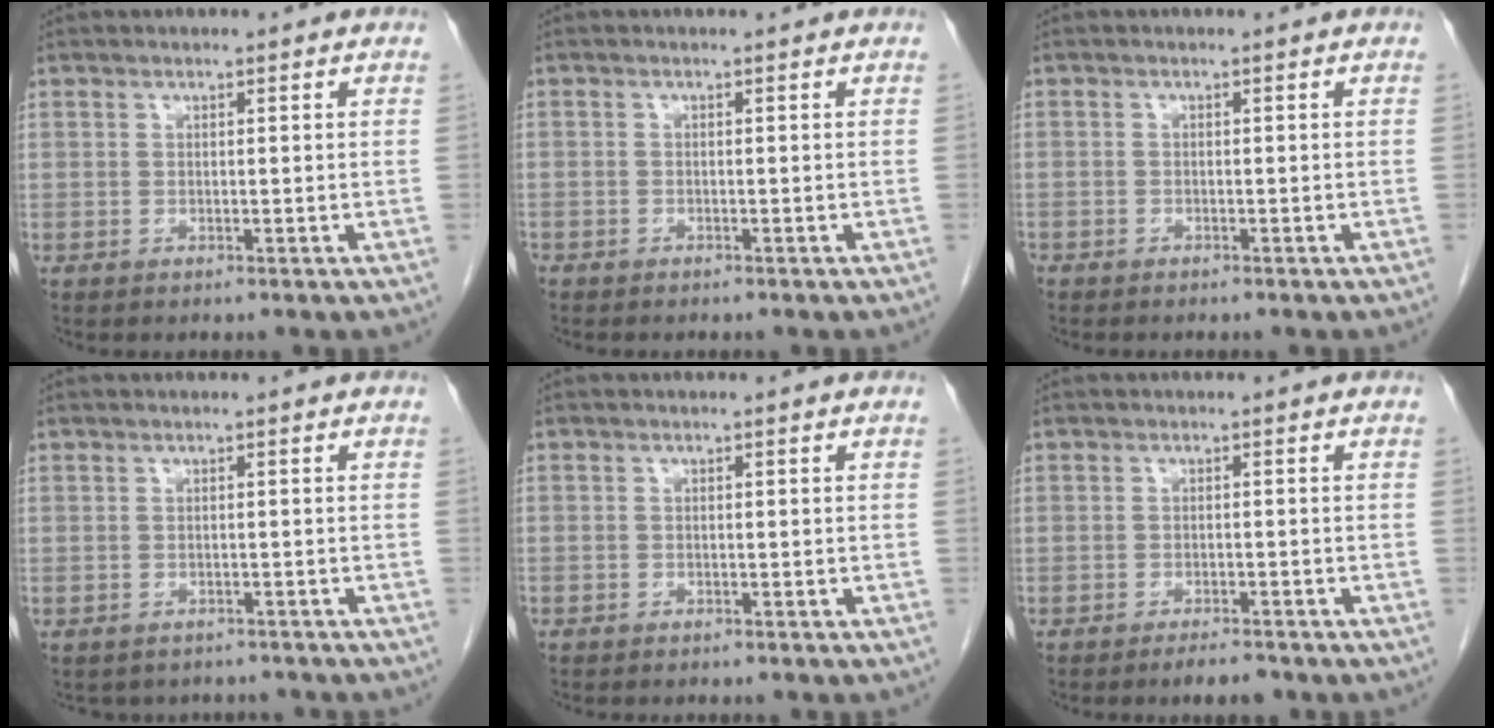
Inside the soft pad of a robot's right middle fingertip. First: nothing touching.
{"total": 1.0, "force": [-0.8, 0.5, 0.5], "torque": [-0.002, 0.002, -0.007]}
{"total": 1.5, "force": [-1.2, 0.6, 0.4], "torque": [-0.007, 0.000, -0.015]}
{"total": 4.9, "force": [-4.3, 2.4, 0.5], "torque": [-0.003, 0.008, -0.048]}
{"total": 0.9, "force": [-0.7, 0.5, 0.2], "torque": [-0.005, 0.002, -0.009]}
{"total": 2.7, "force": [-2.2, 0.6, 1.5], "torque": [-0.026, -0.003, -0.031]}